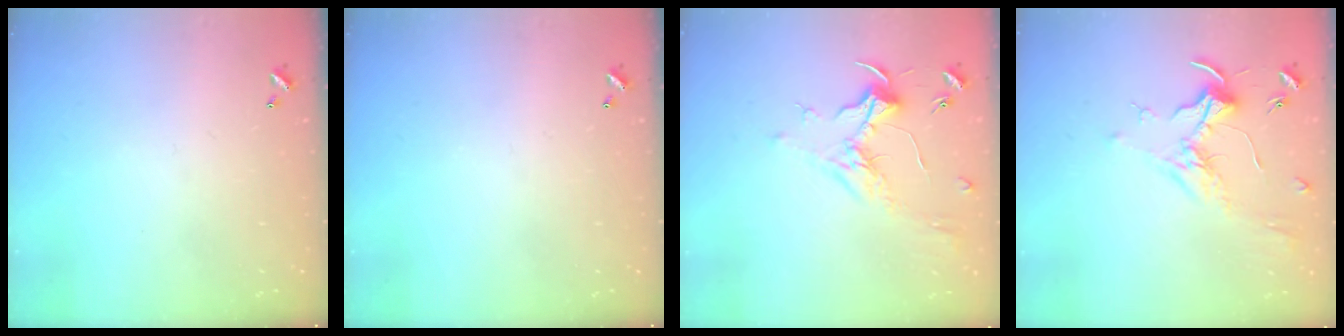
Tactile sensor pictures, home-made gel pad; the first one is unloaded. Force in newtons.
{"total": 0.0}
{"total": 1.9, "press": 1.7, "slide": 0.7}
{"total": 1.9, "press": 1.7, "slide": 0.8}